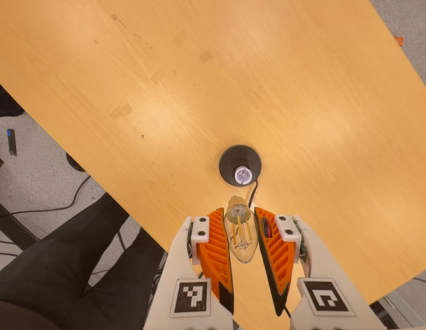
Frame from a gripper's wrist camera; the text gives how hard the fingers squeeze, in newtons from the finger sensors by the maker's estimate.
{"total": 13.3, "left": 13.9, "right": 12.7}